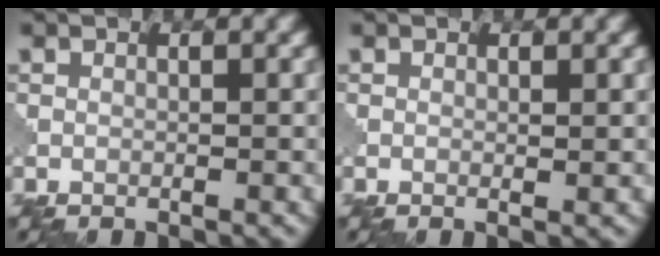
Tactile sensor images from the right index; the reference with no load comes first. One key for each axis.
{"total": 0.5, "fx": 0.1, "fy": 0.0, "fz": 0.5, "tx": -0.007, "ty": -0.002, "tz": -0.001}